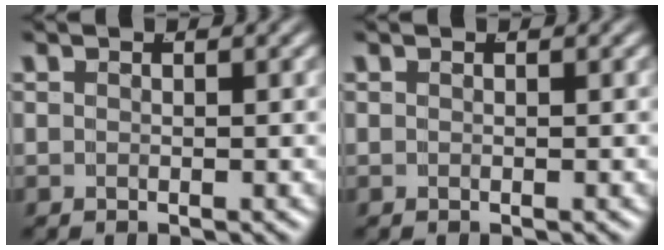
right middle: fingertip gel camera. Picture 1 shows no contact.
{"total": 0.0}